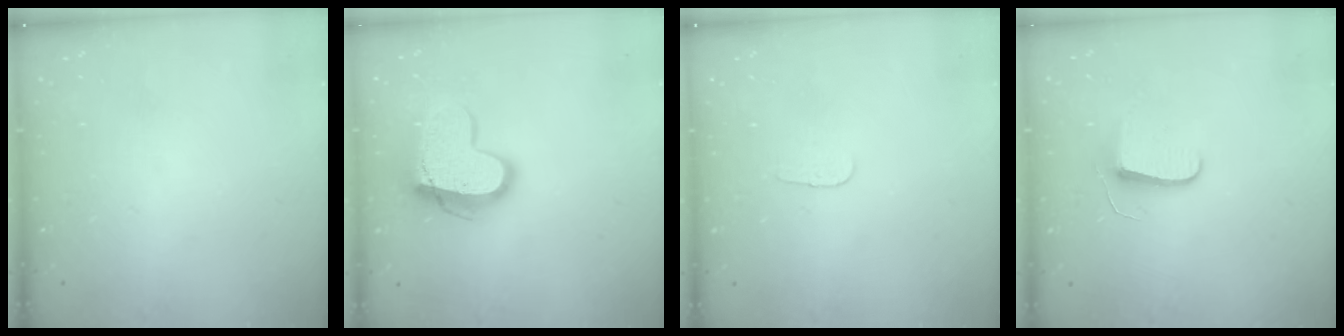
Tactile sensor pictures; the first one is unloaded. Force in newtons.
{"total": 14.0, "press": 14.0, "slide": 0.6}
{"total": 2.9, "press": 2.8, "slide": 0.3}
{"total": 7.1, "press": 7.1, "slide": 0.7}